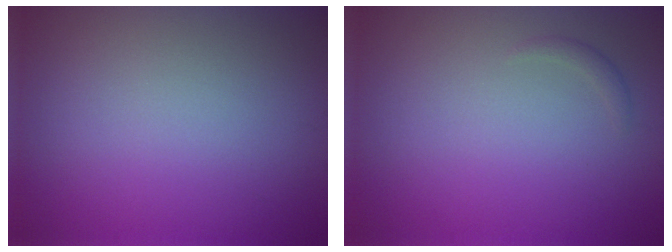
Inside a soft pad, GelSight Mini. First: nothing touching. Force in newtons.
{"total": 0.6, "press": 0.6, "slide": 0.0}